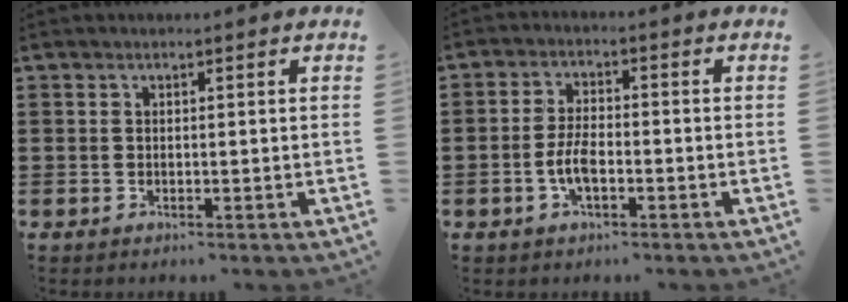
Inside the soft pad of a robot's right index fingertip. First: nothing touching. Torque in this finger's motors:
{"motor_torque": [2.14, 0.00, 0.45, 0.01]}